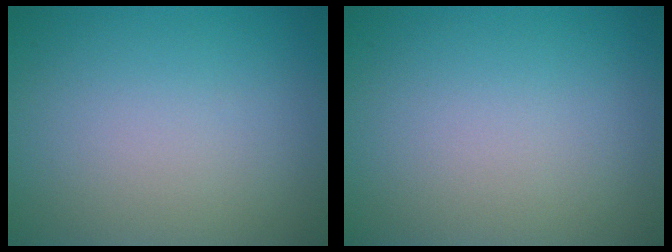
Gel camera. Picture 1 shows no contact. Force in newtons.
{"total": 0.0}